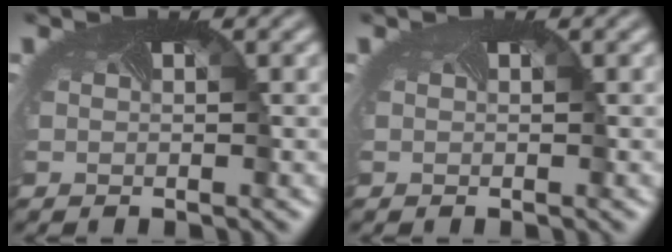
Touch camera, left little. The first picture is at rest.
{"total": 0.0}